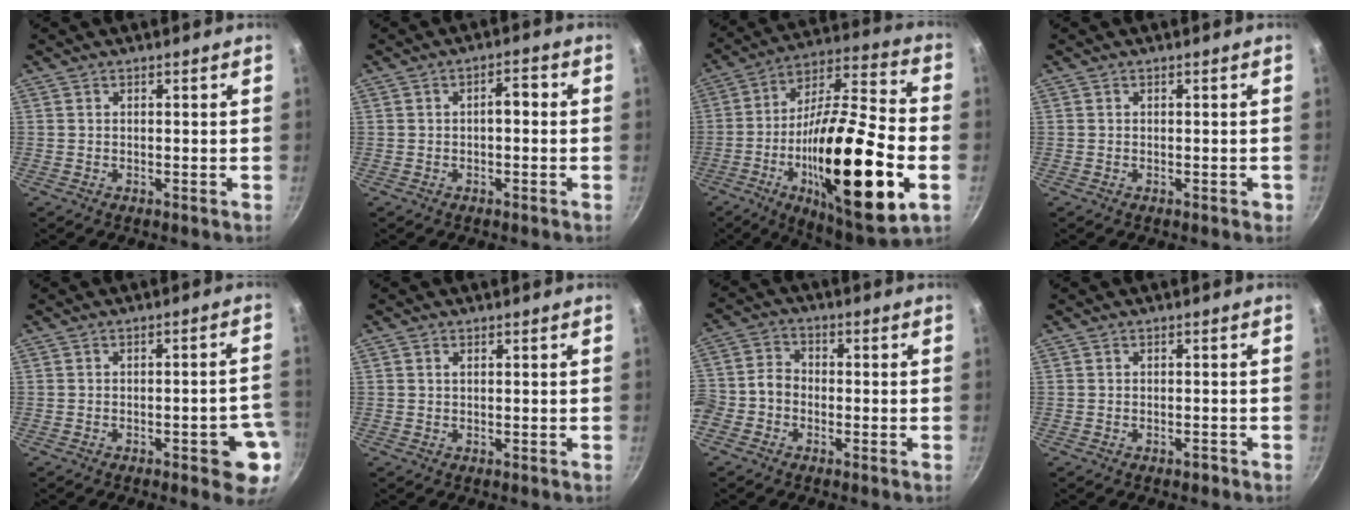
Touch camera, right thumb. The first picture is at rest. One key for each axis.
{"total": 3.1, "fx": -0.3, "fy": 1.6, "fz": 2.6, "tx": -0.027, "ty": 0.015, "tz": -0.007}
{"total": 31.2, "fx": -8.3, "fy": 9.3, "fz": 28.6, "tx": -0.457, "ty": 0.026, "tz": -0.135}
{"total": 0.8, "fx": -0.2, "fy": 0.6, "fz": 0.4, "tx": 0.000, "ty": 0.003, "tz": -0.003}
{"total": 7.9, "fx": -2.8, "fy": 2.8, "fz": 6.9, "tx": -0.057, "ty": 0.022, "tz": -0.028}
{"total": 0.8, "fx": 0.3, "fy": 0.5, "fz": 0.5, "tx": -0.009, "ty": 0.002, "tz": 0.005}
{"total": 6.9, "fx": -2.5, "fy": 5.6, "fz": 3.2, "tx": -0.052, "ty": 0.033, "tz": -0.063}
{"total": 1.0, "fx": -0.7, "fy": 0.5, "fz": 0.5, "tx": -0.004, "ty": 0.010, "tz": -0.006}